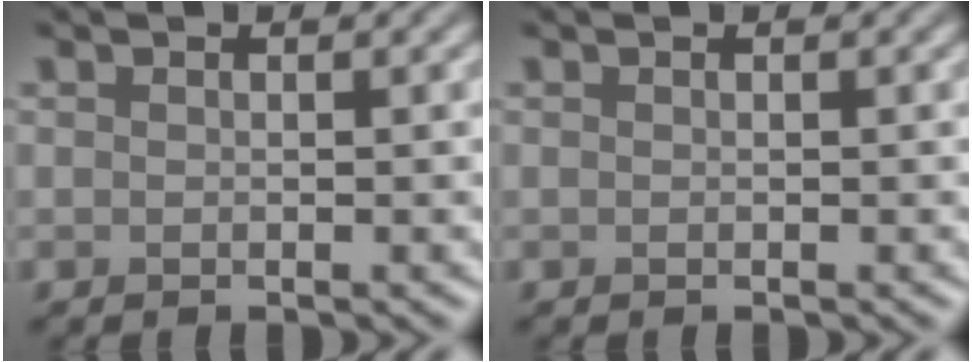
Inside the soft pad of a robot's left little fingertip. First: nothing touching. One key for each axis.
{"total": 0.0}